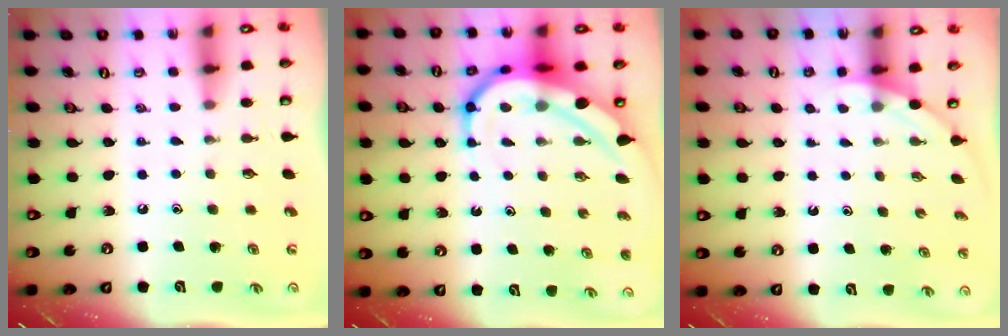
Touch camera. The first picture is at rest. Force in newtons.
{"total": 12.0, "press": 11.9, "slide": 1.3}
{"total": 1.7, "press": 1.7, "slide": 0.0}